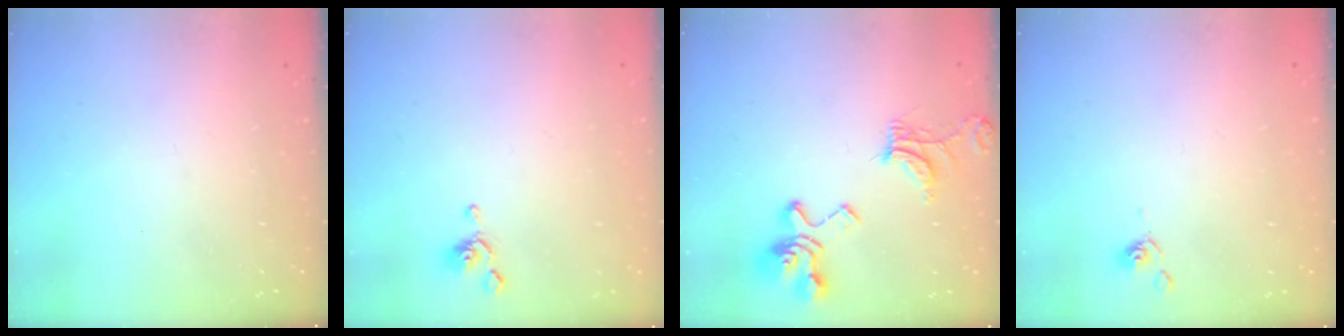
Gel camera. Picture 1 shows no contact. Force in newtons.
{"total": 0.0}
{"total": 12.4, "press": 12.2, "slide": 2.1}
{"total": 2.4, "press": 2.4, "slide": 0.3}